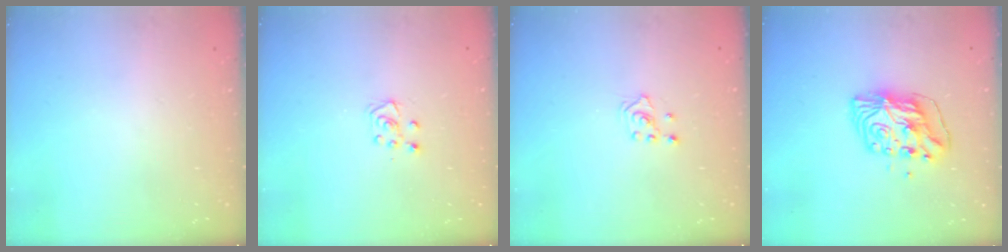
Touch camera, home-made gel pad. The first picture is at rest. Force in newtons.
{"total": 4.8, "press": 4.8, "slide": 0.5}
{"total": 2.1, "press": 1.8, "slide": 0.9}
{"total": 9.3, "press": 9.3, "slide": 0.8}